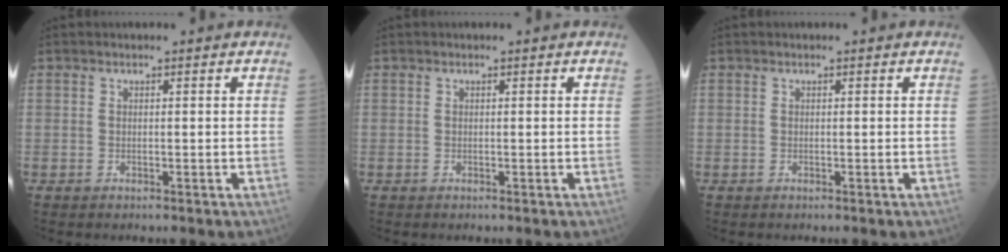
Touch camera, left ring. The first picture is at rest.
{"total": 0.0}
{"total": 0.0}